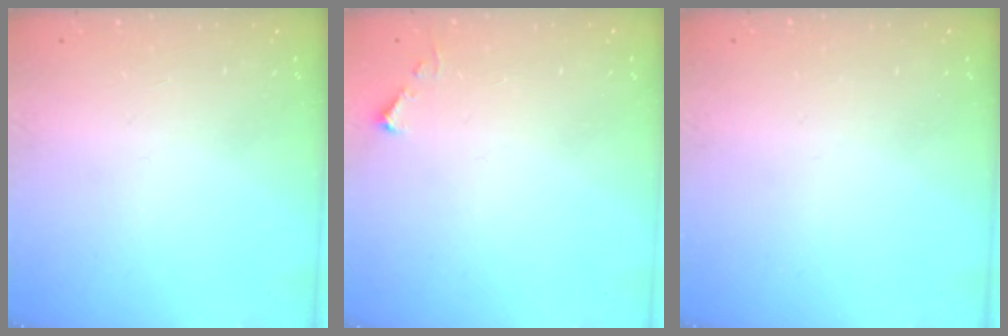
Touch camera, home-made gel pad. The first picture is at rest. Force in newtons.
{"total": 3.7, "press": 3.6, "slide": 0.5}
{"total": 0.0}